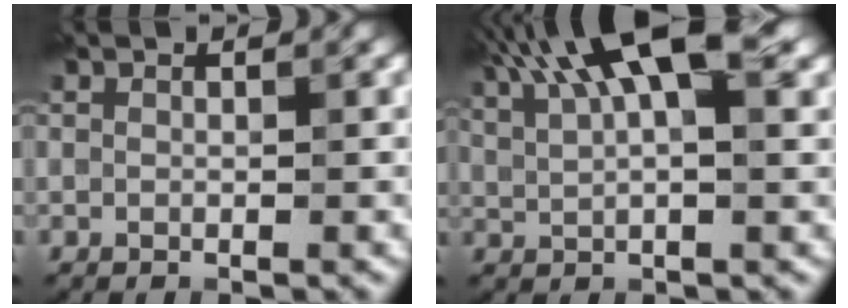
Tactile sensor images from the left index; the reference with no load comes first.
{"total": 10.3, "force": [5.0, 3.6, 8.2], "torque": [-0.150, 0.024, 0.081]}